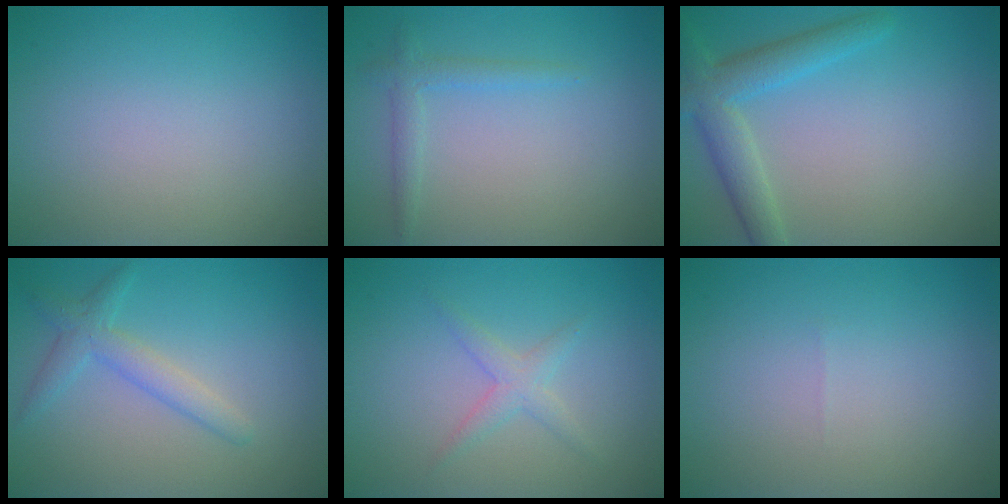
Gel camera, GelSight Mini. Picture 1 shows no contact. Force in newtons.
{"total": 1.6, "press": 1.6, "slide": 0.1}
{"total": 4.0, "press": 4.0, "slide": 0.3}
{"total": 2.6, "press": 2.6, "slide": 0.1}
{"total": 1.7, "press": 1.7, "slide": 0.1}
{"total": 0.0}